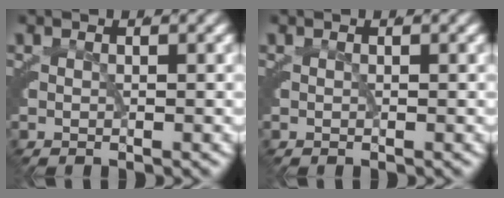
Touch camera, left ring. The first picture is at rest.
{"total": 0.0}